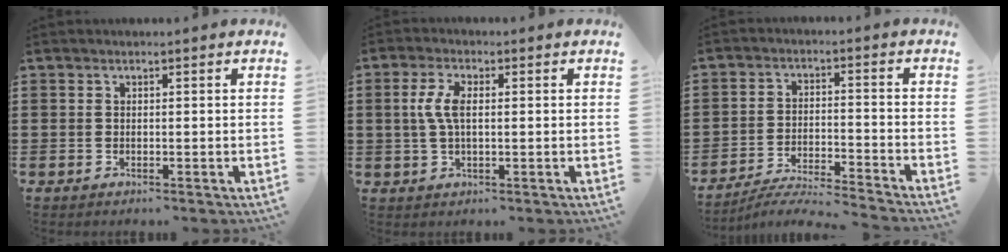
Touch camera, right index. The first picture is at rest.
{"total": 4.9, "force": [0.4, 2.0, 4.4], "torque": [-0.109, 0.000, -0.002]}
{"total": 5.2, "force": [-5.1, -0.3, 1.4], "torque": [-0.032, -0.010, -0.103]}